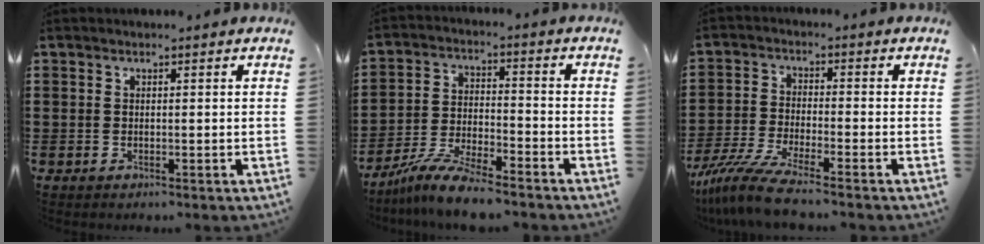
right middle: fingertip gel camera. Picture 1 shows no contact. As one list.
[{"total": 8.2, "force": [-7.3, 0.6, 3.6], "torque": [-0.075, 0.003, -0.141]}, {"total": 7.3, "force": [-6.1, 0.3, 4.1], "torque": [-0.104, -0.019, -0.120]}]